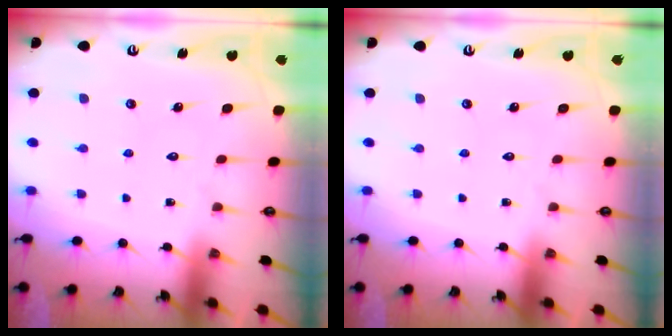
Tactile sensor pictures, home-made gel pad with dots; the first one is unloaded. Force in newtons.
{"total": 0.0}